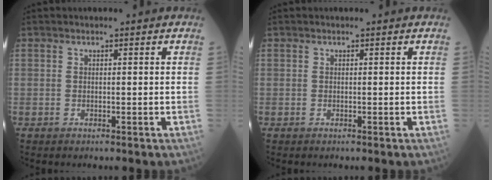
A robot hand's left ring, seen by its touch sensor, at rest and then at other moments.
{"total": 0.0}